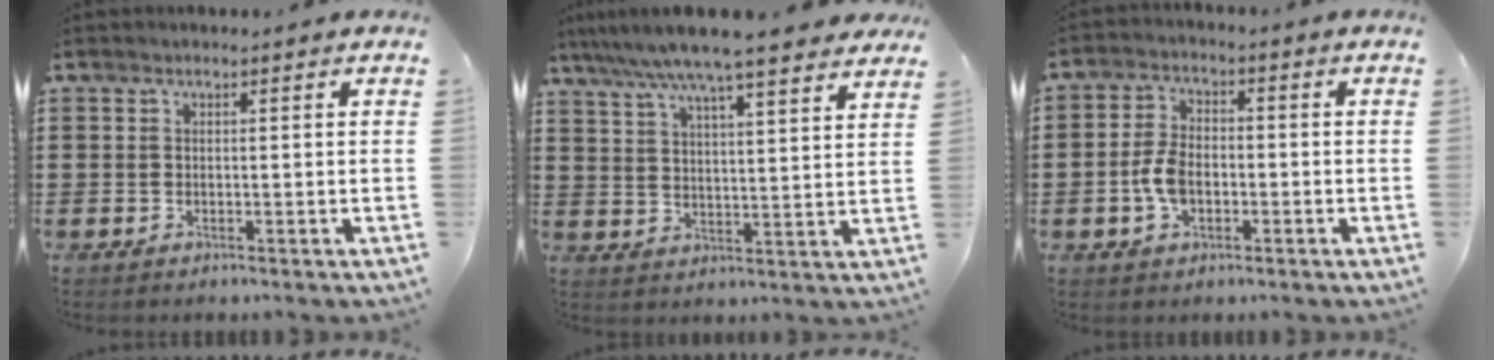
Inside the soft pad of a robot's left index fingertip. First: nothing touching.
{"total": 8.0, "force": [7.1, 0.0, 3.7], "torque": [-0.097, -0.033, 0.124]}
{"total": 5.3, "force": [-1.2, 3.1, 4.1], "torque": [-0.100, 0.001, -0.029]}